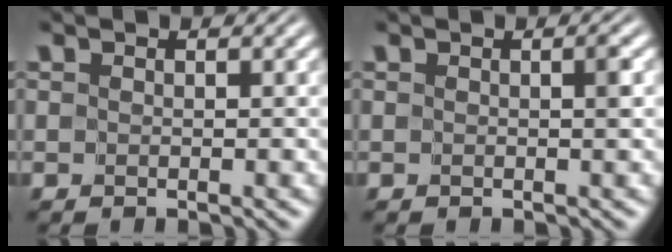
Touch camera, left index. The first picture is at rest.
{"total": 0.6, "force": [0.0, -0.1, 0.5], "torque": [-0.007, -0.002, 0.001]}